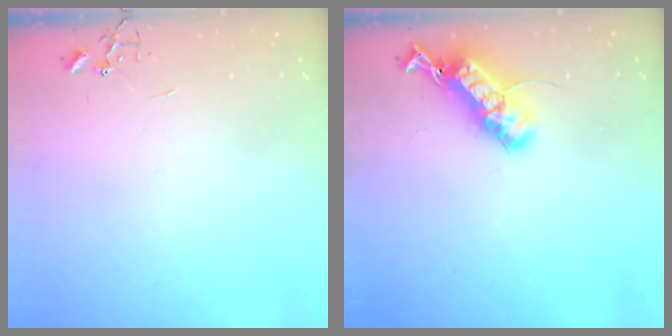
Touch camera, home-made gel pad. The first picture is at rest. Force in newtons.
{"total": 18.4, "press": 18.4, "slide": 0.6}